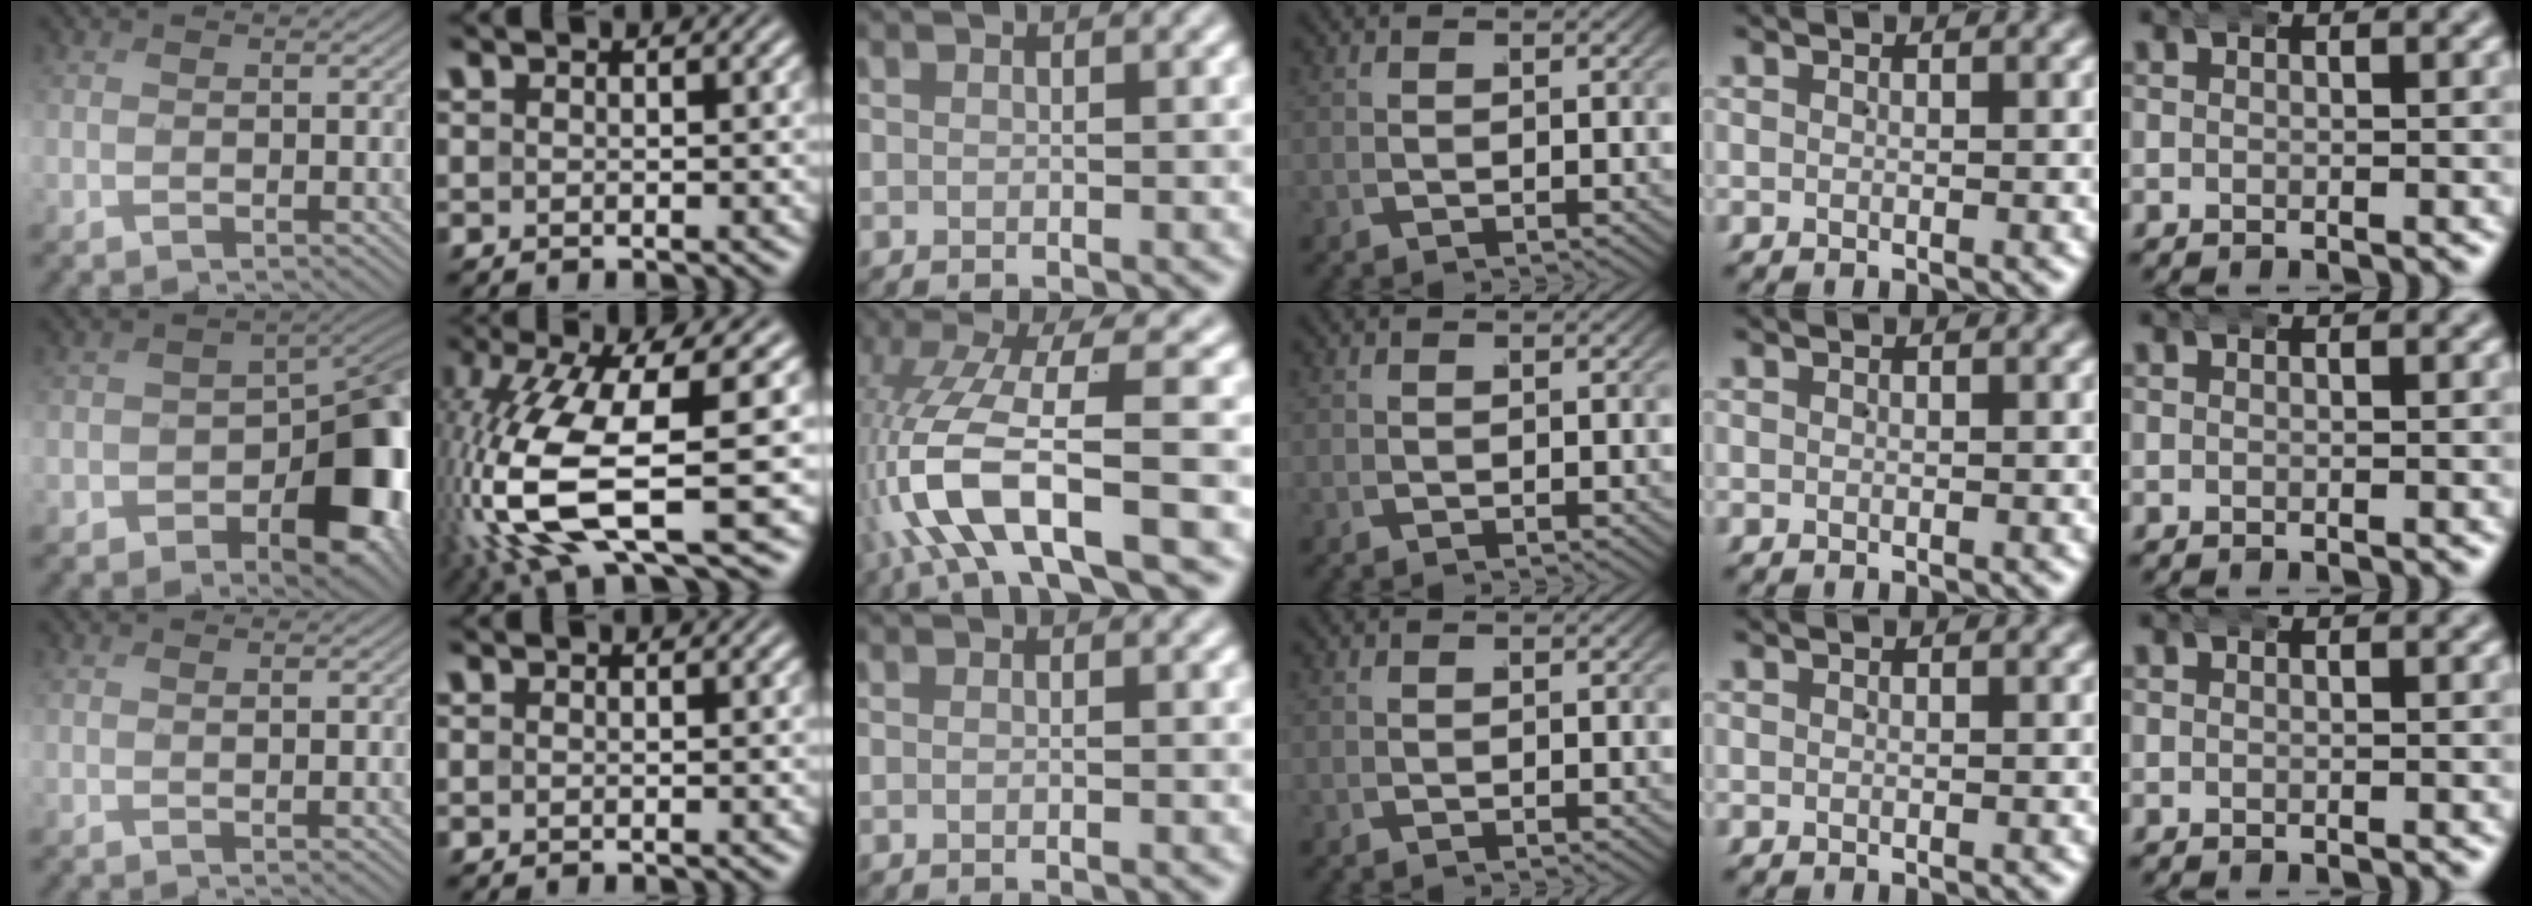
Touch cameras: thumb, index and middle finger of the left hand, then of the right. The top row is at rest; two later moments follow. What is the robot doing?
{"motion": "wrap", "object": "arm wrap"}